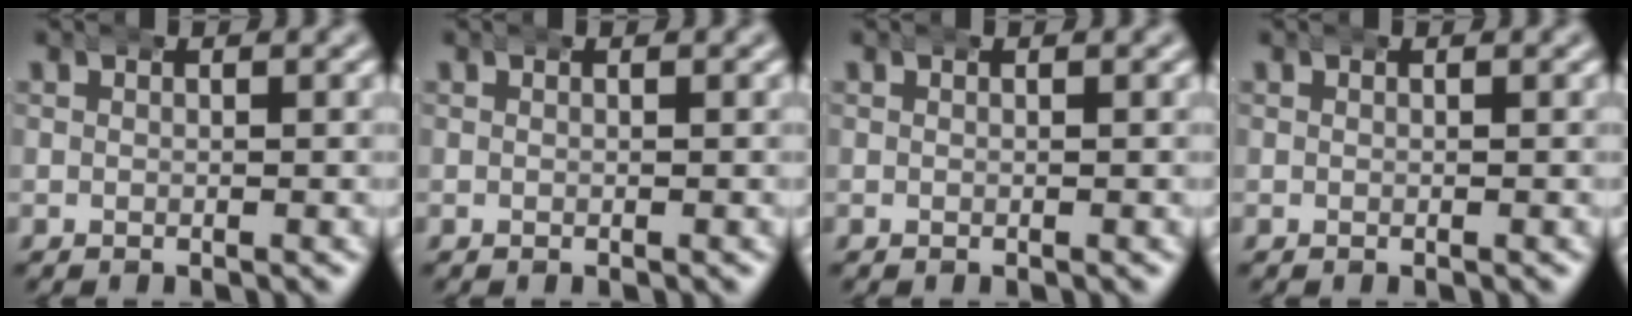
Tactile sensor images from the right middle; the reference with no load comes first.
{"total": 0.0}
{"total": 0.0}
{"total": 0.0}